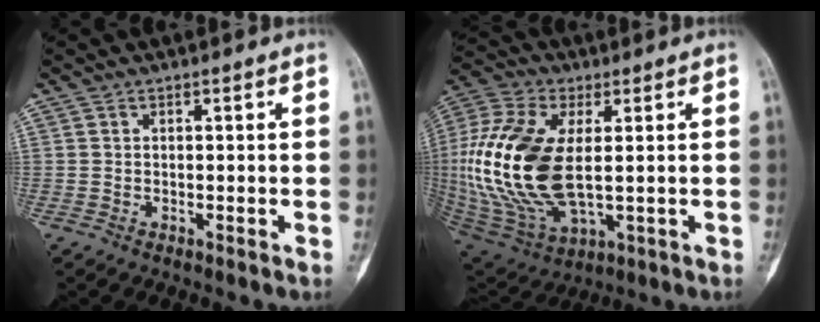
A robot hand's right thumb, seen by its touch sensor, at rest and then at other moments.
{"total": 22.7, "force": [0.6, 11.2, 19.7], "torque": [-0.433, -0.011, 0.022]}